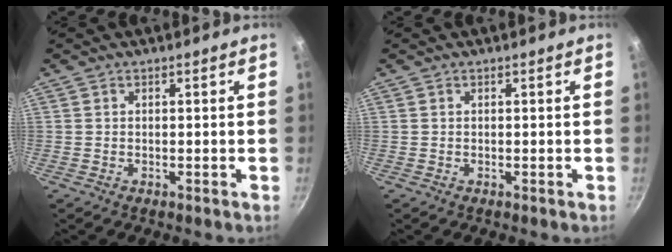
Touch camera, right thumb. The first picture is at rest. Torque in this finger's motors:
{"motor_torque": [-0.03, -0.03, 0.08, 0.01, 0.00]}